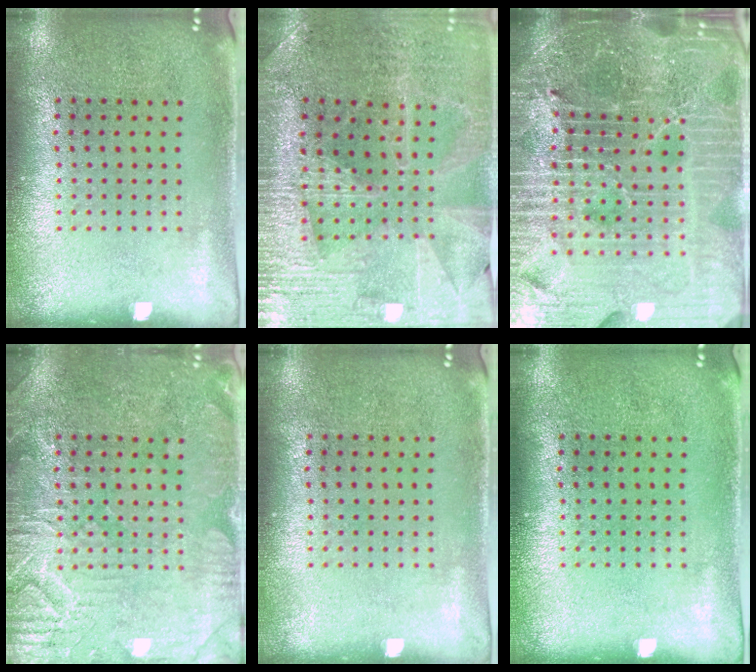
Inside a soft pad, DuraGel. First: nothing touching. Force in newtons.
{"total": 3.0, "press": 2.9, "slide": 0.5}
{"total": 7.3, "press": 6.3, "slide": 3.7}
{"total": 4.5, "press": 4.5, "slide": 0.6}
{"total": 0.0}
{"total": 0.0}